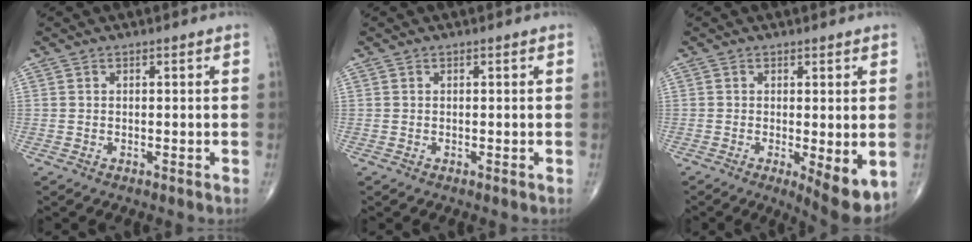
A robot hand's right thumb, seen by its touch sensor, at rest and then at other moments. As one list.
[{"total": 0.0}, {"total": 7.1, "force": [-1.4, 2.1, 6.6], "torque": [-0.095, -0.022, -0.019]}]